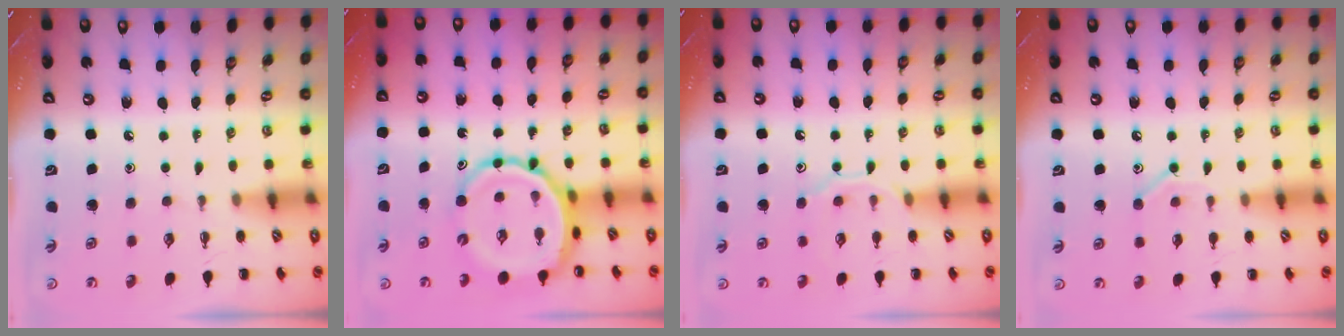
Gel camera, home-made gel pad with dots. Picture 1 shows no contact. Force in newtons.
{"total": 12.2, "press": 11.7, "slide": 3.7}
{"total": 8.5, "press": 8.4, "slide": 0.6}
{"total": 7.4, "press": 7.2, "slide": 1.4}